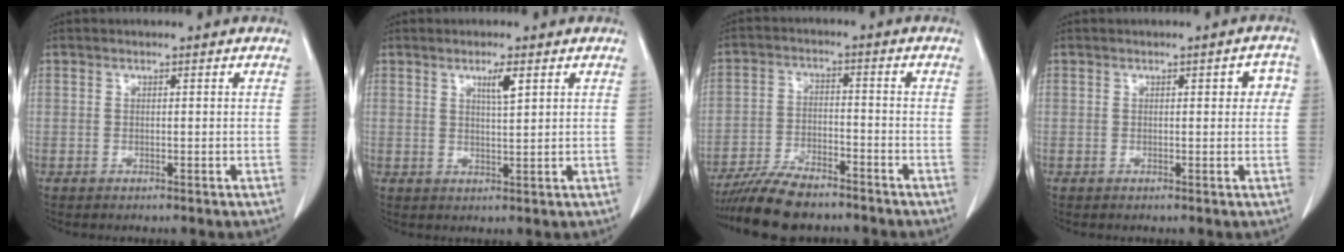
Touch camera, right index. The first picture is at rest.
{"total": 3.0, "force": [1.5, 0.1, 2.5], "torque": [-0.045, -0.004, 0.026]}
{"total": 9.7, "force": [-8.5, 2.4, 4.1], "torque": [-0.073, -0.017, -0.147]}
{"total": 2.8, "force": [0.6, 1.3, 2.4], "torque": [-0.018, 0.013, 0.004]}